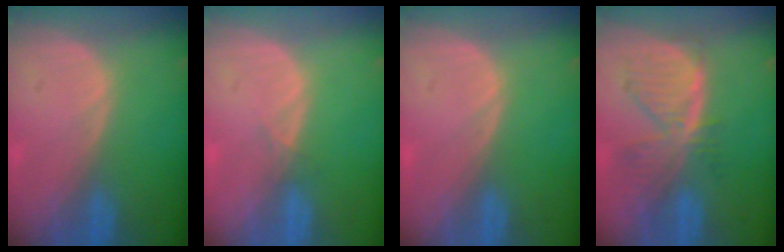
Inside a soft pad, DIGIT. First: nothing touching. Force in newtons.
{"total": 0.7, "press": 0.7, "slide": 0.2}
{"total": 0.0}
{"total": 8.0, "press": 7.0, "slide": 3.9}